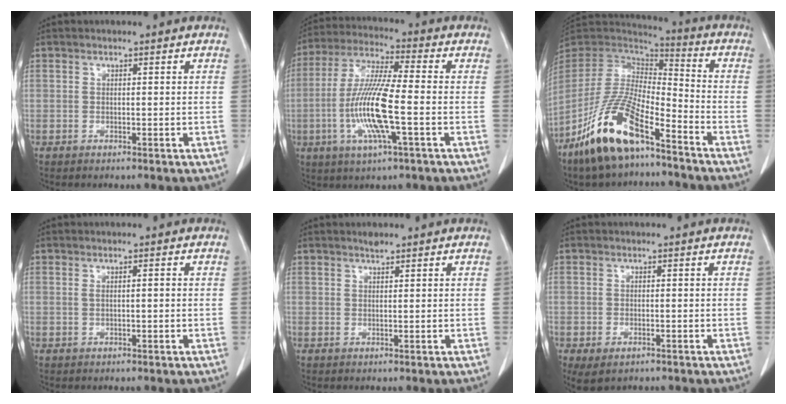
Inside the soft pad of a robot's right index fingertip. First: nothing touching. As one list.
[{"total": 12.9, "force": [-2.9, 1.0, 12.6], "torque": [-0.258, -0.010, -0.062]}, {"total": 16.4, "force": [-10.4, 4.5, 11.8], "torque": [-0.241, -0.012, -0.194]}, {"total": 1.3, "force": [0.1, 0.3, 1.3], "torque": [-0.026, 0.007, 0.006]}, {"total": 0.9, "force": [0.8, 0.2, 0.3], "torque": [-0.013, 0.002, 0.016]}, {"total": 3.7, "force": [-2.1, 1.9, 2.4], "torque": [-0.047, -0.008, -0.024]}]